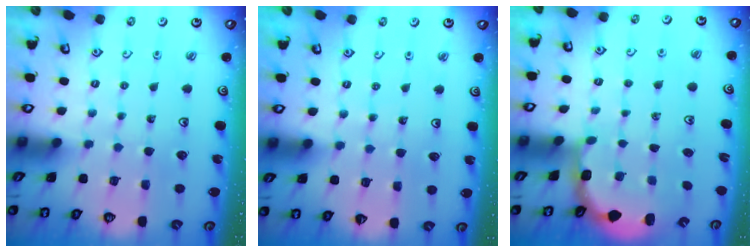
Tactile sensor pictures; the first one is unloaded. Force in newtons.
{"total": 2.1, "press": 2.1, "slide": 0.2}
{"total": 2.7, "press": 2.4, "slide": 1.4}